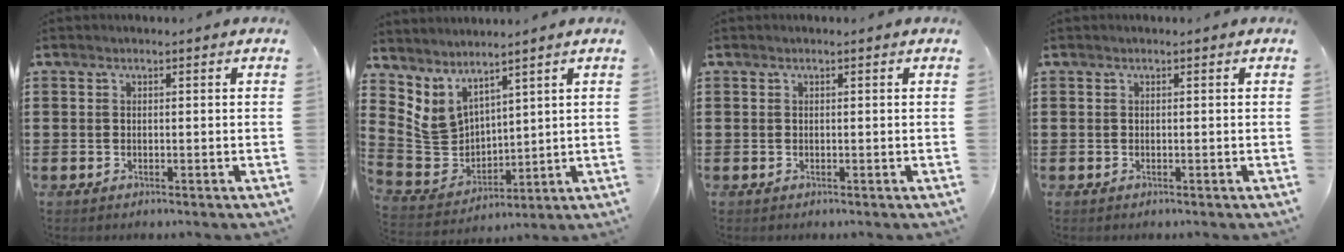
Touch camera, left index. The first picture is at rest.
{"total": 5.6, "force": [4.1, 3.6, 1.4], "torque": [-0.064, -0.027, 0.078]}
{"total": 0.0}
{"total": 0.0}